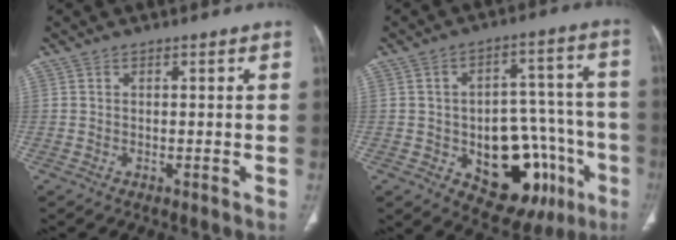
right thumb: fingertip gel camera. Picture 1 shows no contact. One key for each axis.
{"total": 20.4, "fx": -7.0, "fy": 12.1, "fz": 14.8, "tx": -0.154, "ty": 0.045, "tz": -0.075}